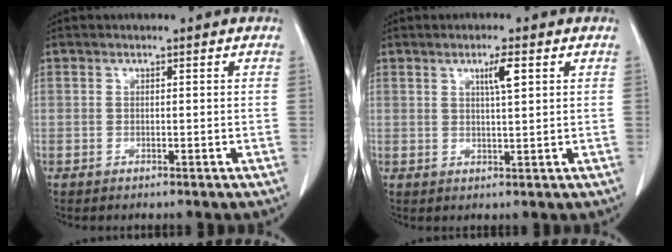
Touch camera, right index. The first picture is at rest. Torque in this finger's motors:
{"motor_torque": [0.22, 0.09, 0.05, 0.02]}